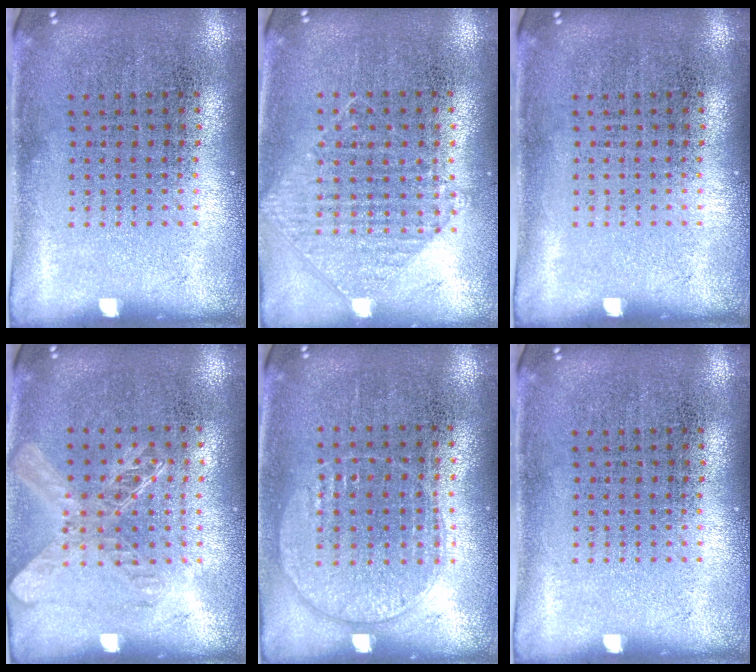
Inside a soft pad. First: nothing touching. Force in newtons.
{"total": 0.9, "press": 0.8, "slide": 0.3}
{"total": 0.0}
{"total": 1.4, "press": 1.2, "slide": 0.6}
{"total": 1.0, "press": 0.9, "slide": 0.4}
{"total": 0.0}